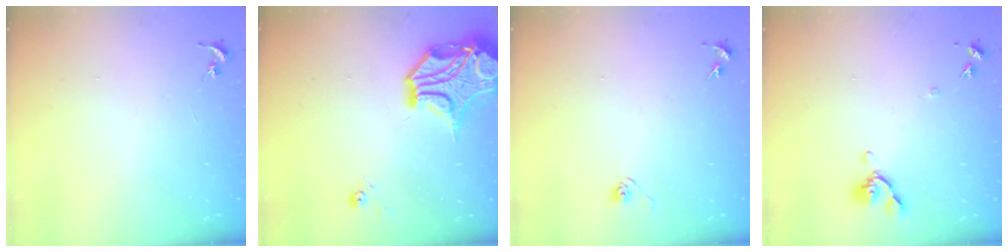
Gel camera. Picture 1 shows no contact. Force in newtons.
{"total": 16.9, "press": 16.8, "slide": 2.5}
{"total": 2.9, "press": 2.6, "slide": 1.4}
{"total": 7.9, "press": 7.8, "slide": 1.5}